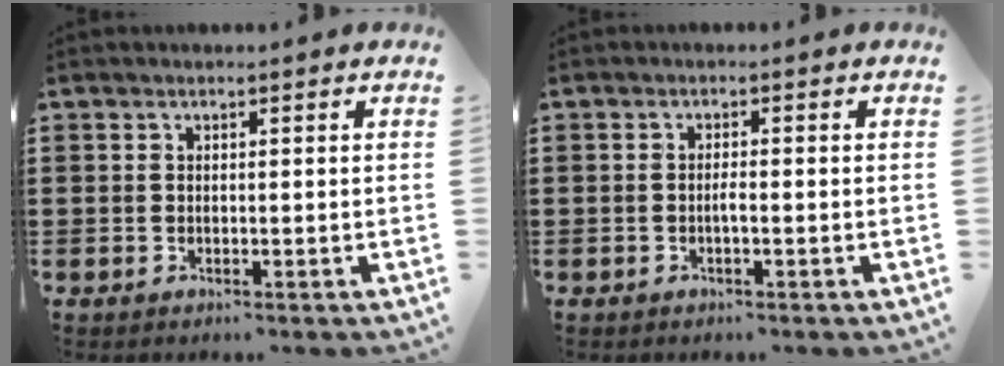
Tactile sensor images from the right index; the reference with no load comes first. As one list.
[{"total": 1.3, "force": [-0.4, 0.1, 1.2], "torque": [-0.024, -0.001, -0.008]}]